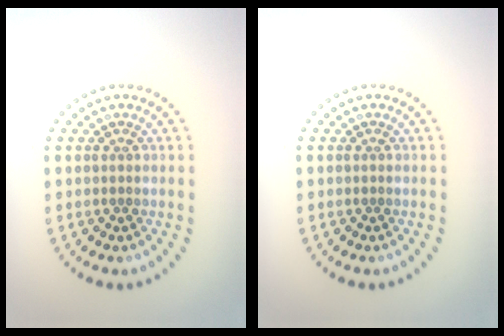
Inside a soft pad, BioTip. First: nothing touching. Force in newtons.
{"total": 0.0}